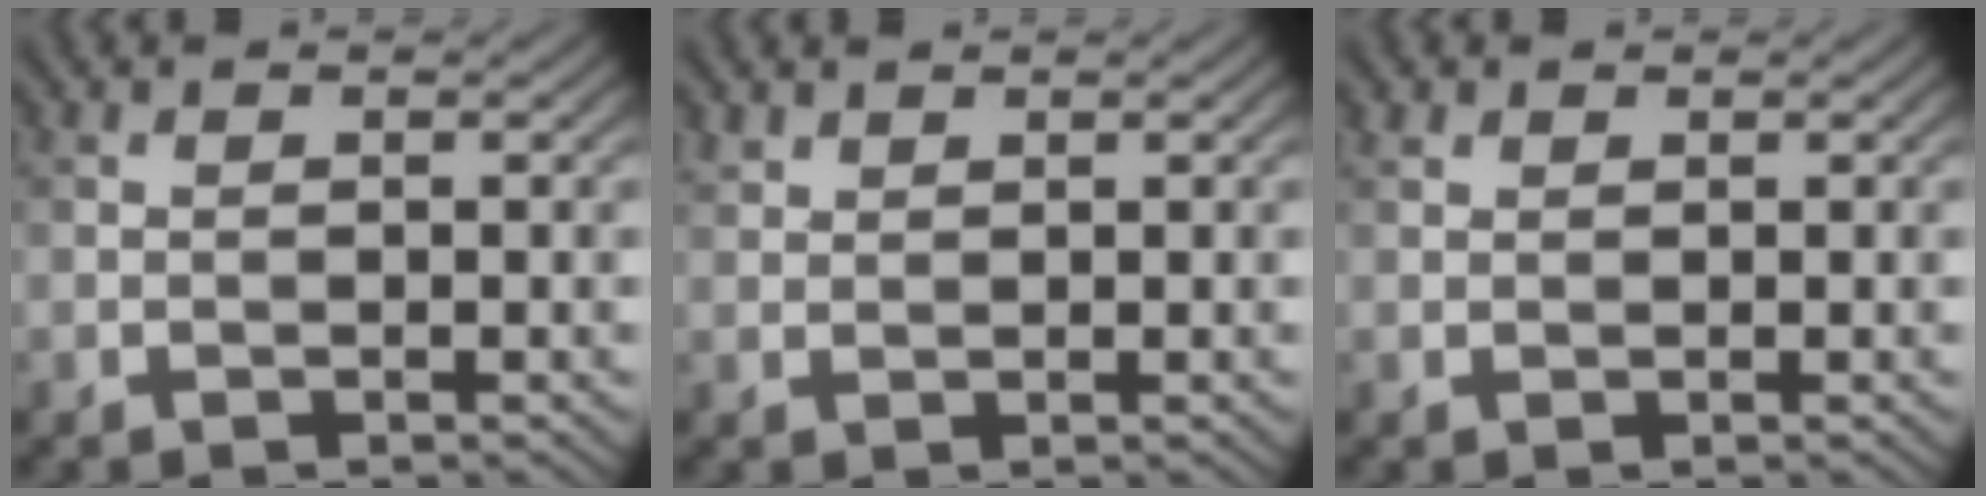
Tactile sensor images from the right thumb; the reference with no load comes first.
{"total": 1.3, "force": [1.1, 0.6, 0.3], "torque": [-0.008, 0.002, 0.027]}
{"total": 0.9, "force": [0.7, 0.5, 0.3], "torque": [-0.007, 0.003, 0.015]}